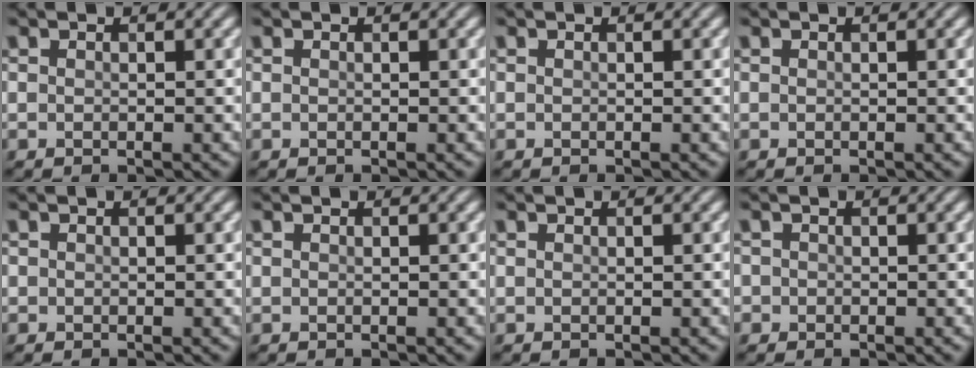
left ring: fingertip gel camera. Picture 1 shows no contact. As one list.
[{"total": 0.0}, {"total": 0.0}, {"total": 0.0}, {"total": 0.0}, {"total": 0.0}, {"total": 0.0}, {"total": 0.8, "force": [-0.1, 0.8, 0.0], "torque": [0.008, -0.003, -0.007]}]